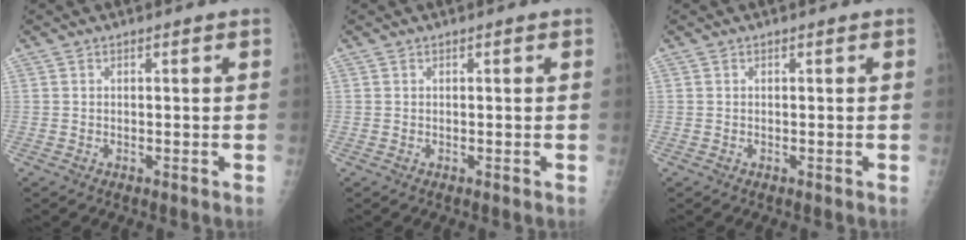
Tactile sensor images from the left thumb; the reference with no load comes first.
{"total": 0.0}
{"total": 0.0}